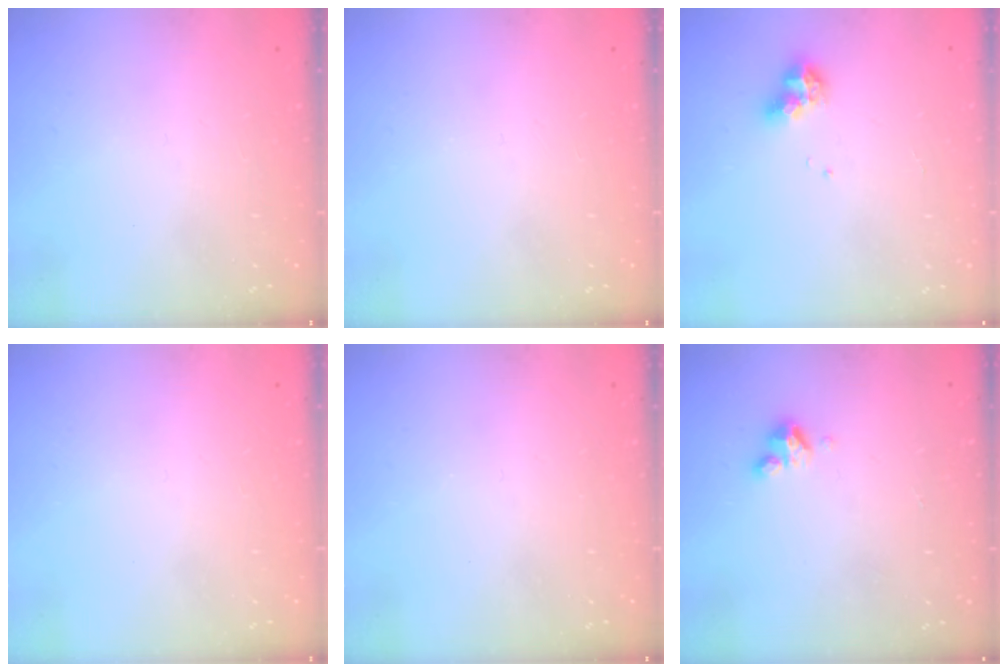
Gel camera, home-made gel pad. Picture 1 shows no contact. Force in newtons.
{"total": 0.0}
{"total": 7.9, "press": 7.9, "slide": 0.4}
{"total": 0.0}
{"total": 0.0}
{"total": 4.4, "press": 4.4, "slide": 0.4}